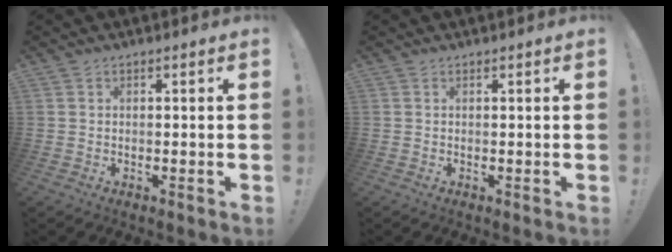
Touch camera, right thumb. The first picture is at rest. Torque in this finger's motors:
{"motor_torque": [-0.30, 0.17, -0.16, 0.10, 0.05]}